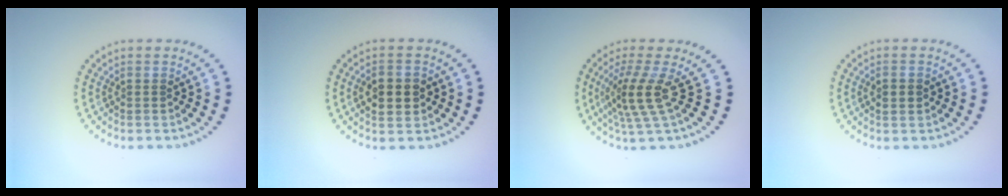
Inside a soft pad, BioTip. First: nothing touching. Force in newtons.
{"total": 4.0, "press": 4.0, "slide": 0.2}
{"total": 3.8, "press": 2.8, "slide": 2.6}
{"total": 1.8, "press": 1.8, "slide": 0.2}